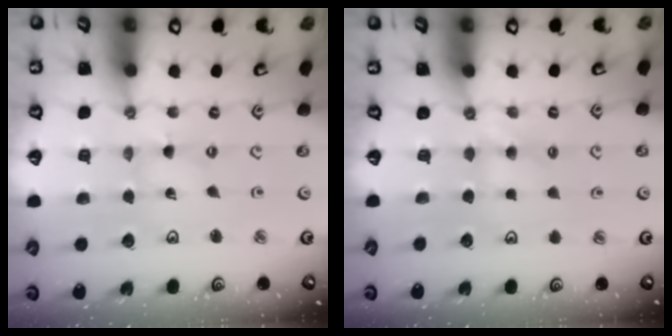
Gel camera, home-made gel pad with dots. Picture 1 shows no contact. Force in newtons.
{"total": 3.4, "press": 3.4, "slide": 0.5}